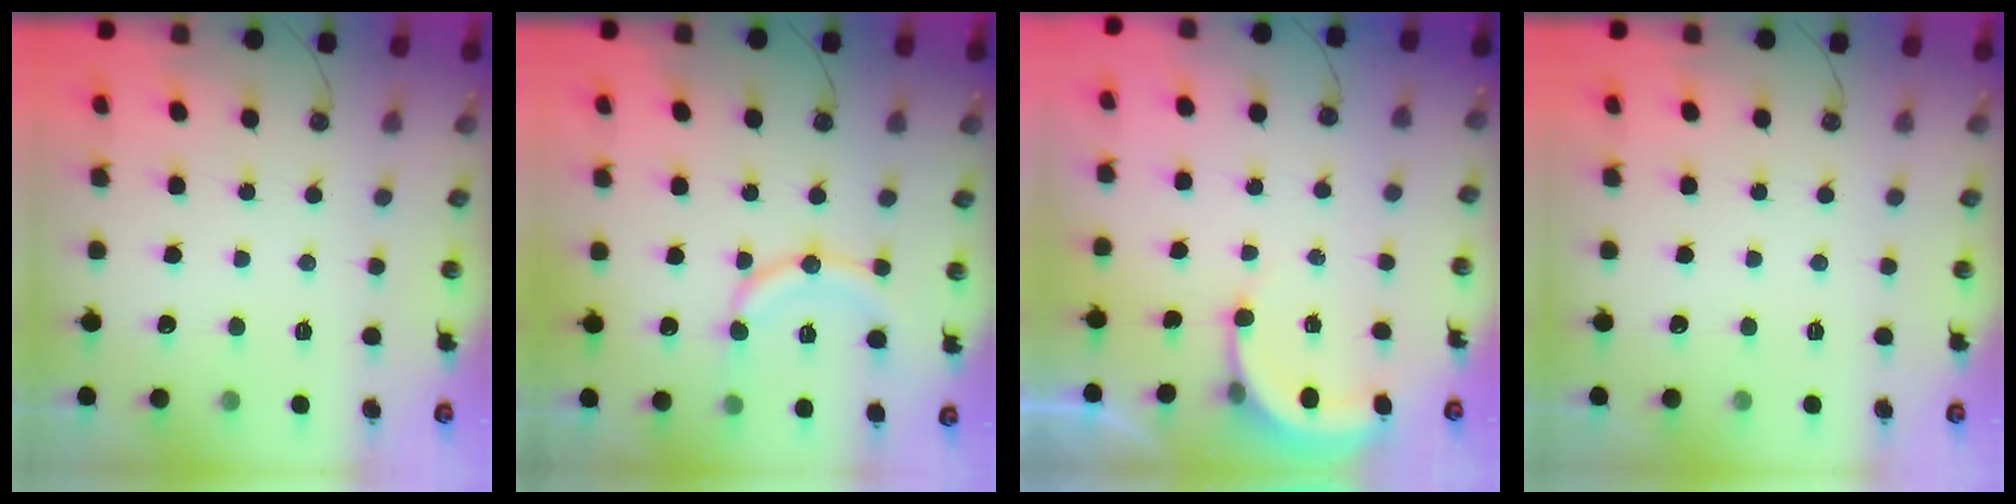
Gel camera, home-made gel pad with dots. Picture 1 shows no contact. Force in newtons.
{"total": 13.2, "press": 13.0, "slide": 1.7}
{"total": 3.7, "press": 3.7, "slide": 0.2}
{"total": 0.0}